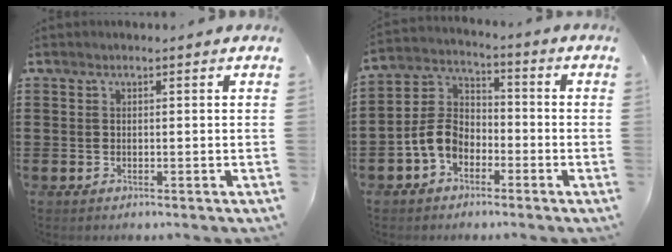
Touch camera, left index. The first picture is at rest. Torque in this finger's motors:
{"motor_torque": [1.57, 0.57, 0.58, 0.09]}